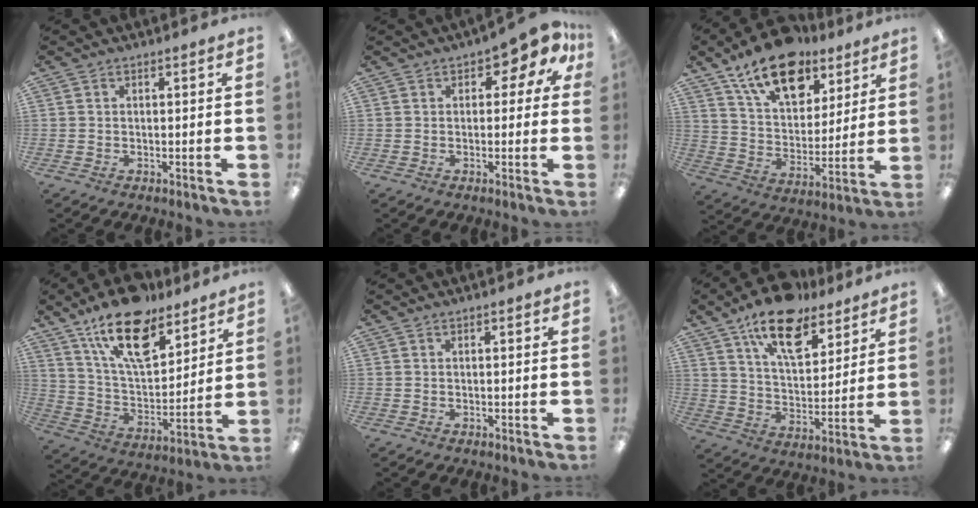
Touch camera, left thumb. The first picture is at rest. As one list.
[{"total": 6.8, "force": [3.6, 3.4, 4.6], "torque": [-0.056, -0.015, 0.058]}, {"total": 18.5, "force": [12.6, 9.7, 9.6], "torque": [-0.156, -0.065, 0.222]}, {"total": 19.2, "force": [13.0, 8.5, 11.2], "torque": [-0.191, -0.066, 0.227]}, {"total": 0.5, "force": [0.3, 0.3, 0.3], "torque": [-0.006, 0.004, 0.005]}, {"total": 16.8, "force": [11.9, 7.7, 9.1], "torque": [-0.145, -0.061, 0.207]}]